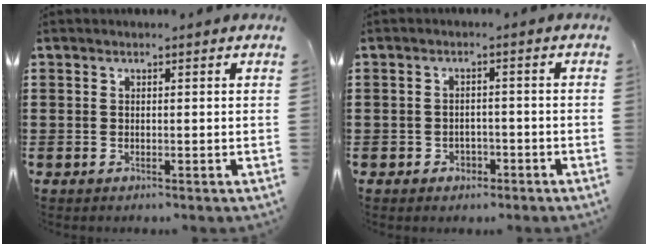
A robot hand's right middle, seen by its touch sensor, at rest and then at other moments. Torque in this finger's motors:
{"motor_torque": [0.06, -0.20, 0.09, 0.00]}